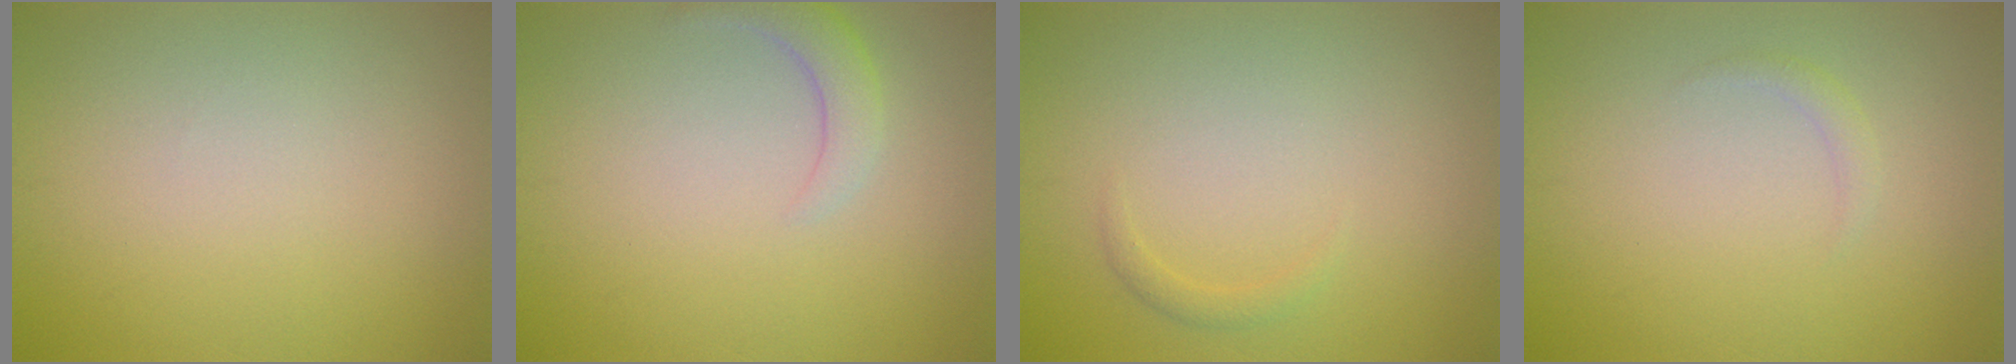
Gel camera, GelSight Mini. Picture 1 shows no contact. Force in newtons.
{"total": 2.3, "press": 2.3, "slide": 0.3}
{"total": 0.8, "press": 0.8, "slide": 0.1}
{"total": 0.9, "press": 0.9, "slide": 0.1}